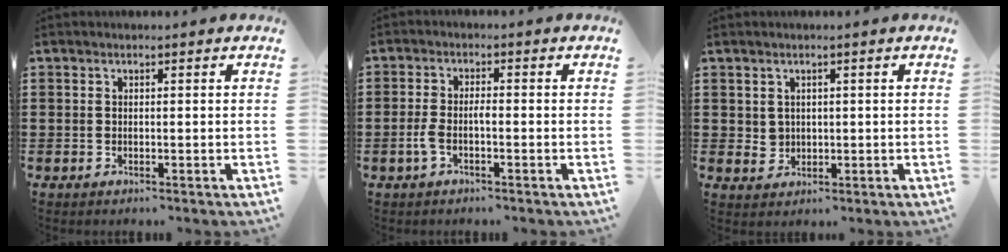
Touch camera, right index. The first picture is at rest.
{"total": 2.8, "force": [-1.0, 0.9, 2.5], "torque": [-0.059, -0.002, -0.024]}
{"total": 2.0, "force": [0.8, 1.7, 0.5], "torque": [-0.016, 0.009, 0.015]}